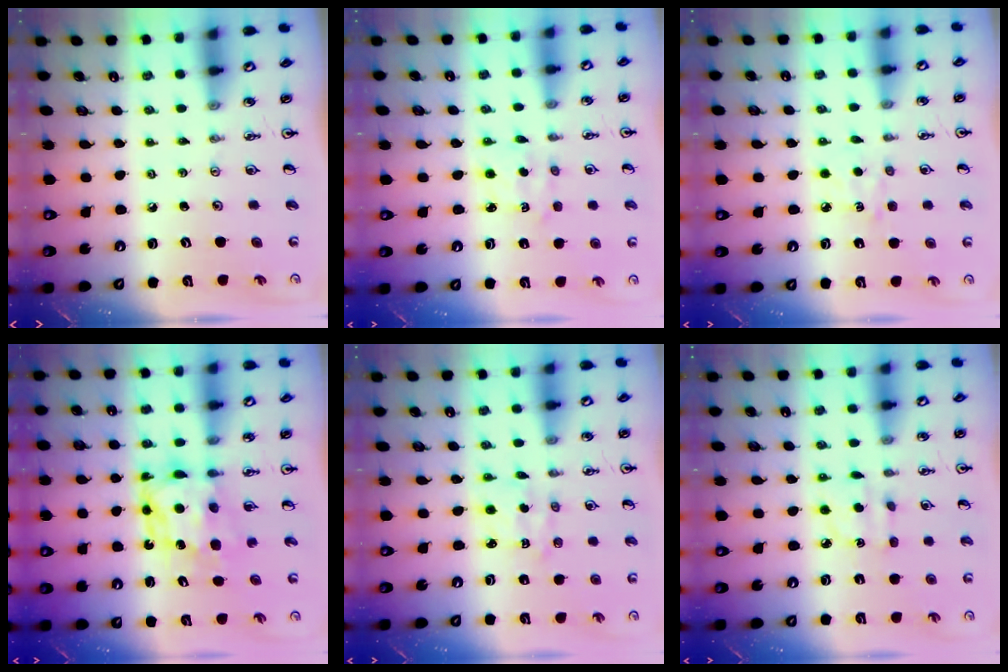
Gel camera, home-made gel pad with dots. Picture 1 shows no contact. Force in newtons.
{"total": 2.4, "press": 2.4, "slide": 0.3}
{"total": 5.1, "press": 5.1, "slide": 0.5}
{"total": 7.2, "press": 7.2, "slide": 0.6}
{"total": 2.1, "press": 2.0, "slide": 0.6}
{"total": 4.3, "press": 4.3, "slide": 0.4}